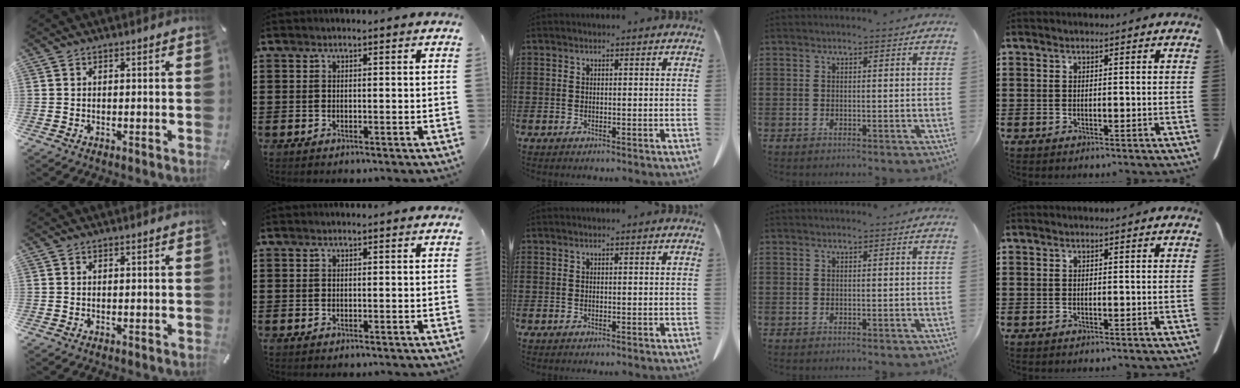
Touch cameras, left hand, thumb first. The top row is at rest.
{}